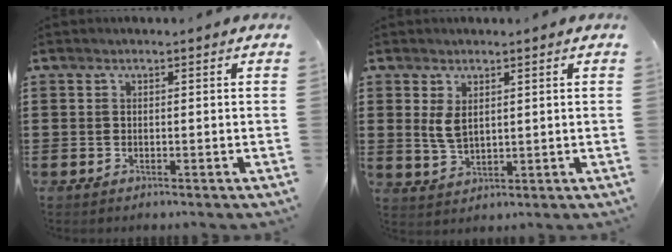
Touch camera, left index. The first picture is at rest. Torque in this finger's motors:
{"motor_torque": [0.30, 0.30, 0.13, 0.04]}